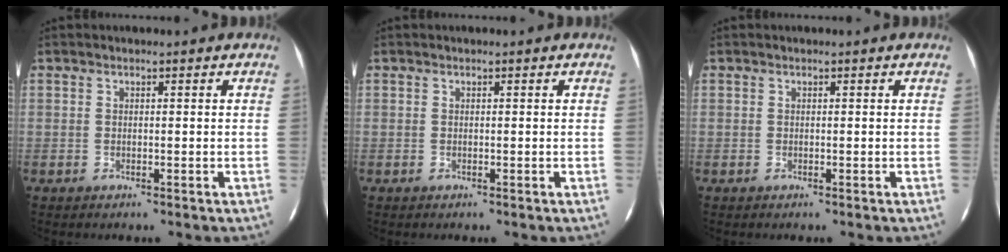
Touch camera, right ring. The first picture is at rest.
{"total": 0.0}
{"total": 0.0}